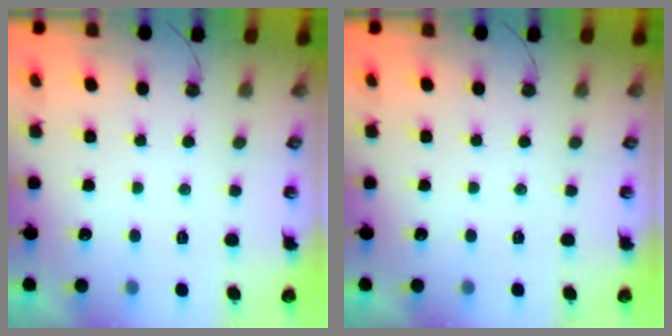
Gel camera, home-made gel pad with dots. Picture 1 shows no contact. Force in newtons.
{"total": 0.0}